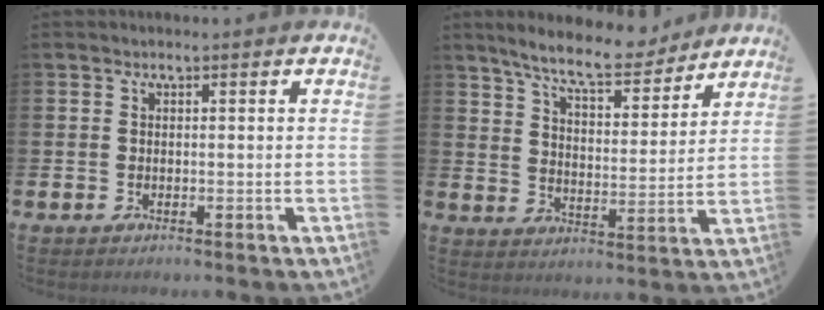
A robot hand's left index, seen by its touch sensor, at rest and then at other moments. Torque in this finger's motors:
{"motor_torque": [1.09, -1.05, 0.73, 0.21]}